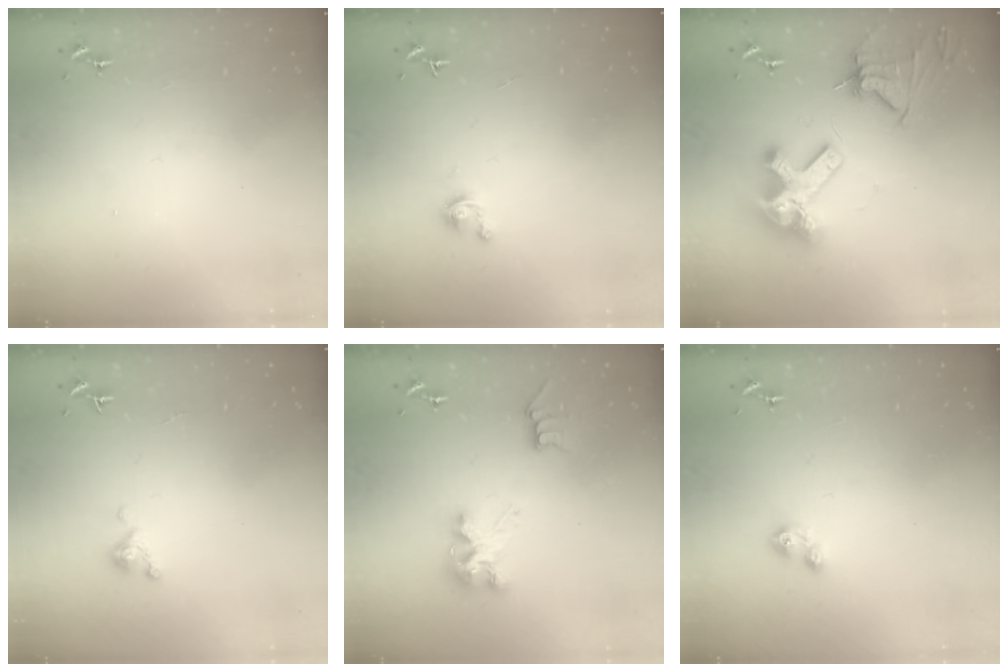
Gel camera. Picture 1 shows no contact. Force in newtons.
{"total": 2.8, "press": 2.8, "slide": 0.3}
{"total": 18.5, "press": 18.4, "slide": 2.1}
{"total": 4.1, "press": 4.1, "slide": 0.3}
{"total": 8.3, "press": 8.3, "slide": 0.3}
{"total": 5.9, "press": 5.8, "slide": 1.0}